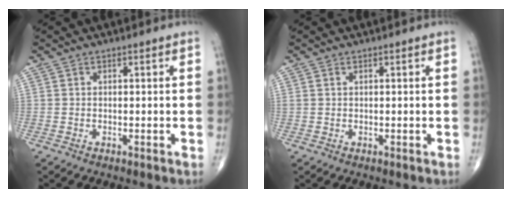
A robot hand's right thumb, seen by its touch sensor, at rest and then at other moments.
{"total": 0.5, "force": [0.3, 0.3, 0.3], "torque": [-0.006, 0.007, 0.008]}